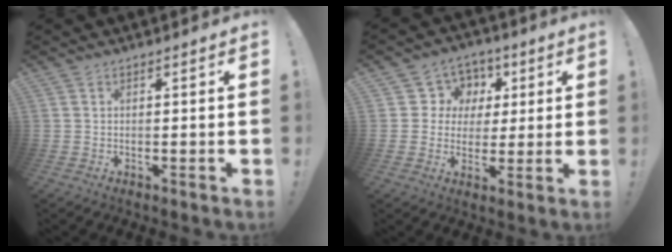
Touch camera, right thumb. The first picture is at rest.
{"total": 8.6, "force": [1.8, 8.2, 1.9], "torque": [-0.027, -0.011, 0.040]}